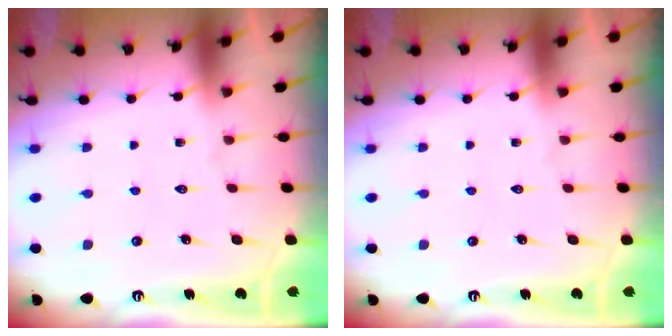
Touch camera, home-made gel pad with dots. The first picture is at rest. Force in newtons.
{"total": 0.0}